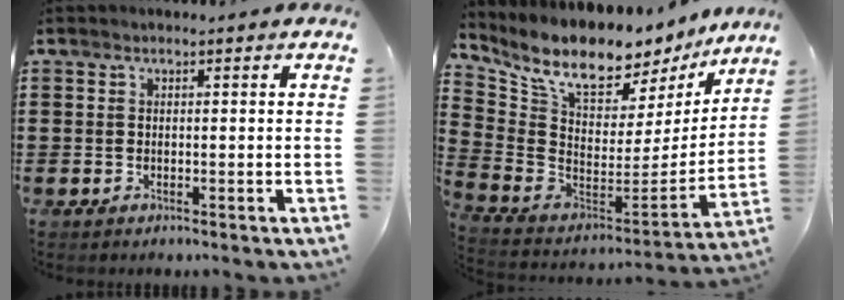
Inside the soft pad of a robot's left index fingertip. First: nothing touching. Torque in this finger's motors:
{"motor_torque": [2.14, 0.00, 1.05, 0.21]}